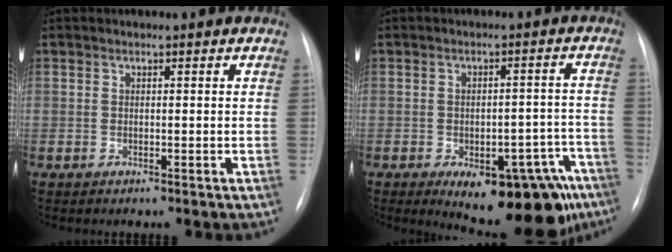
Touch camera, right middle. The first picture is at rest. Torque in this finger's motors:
{"motor_torque": [1.44, -0.70, 0.45, 0.15]}